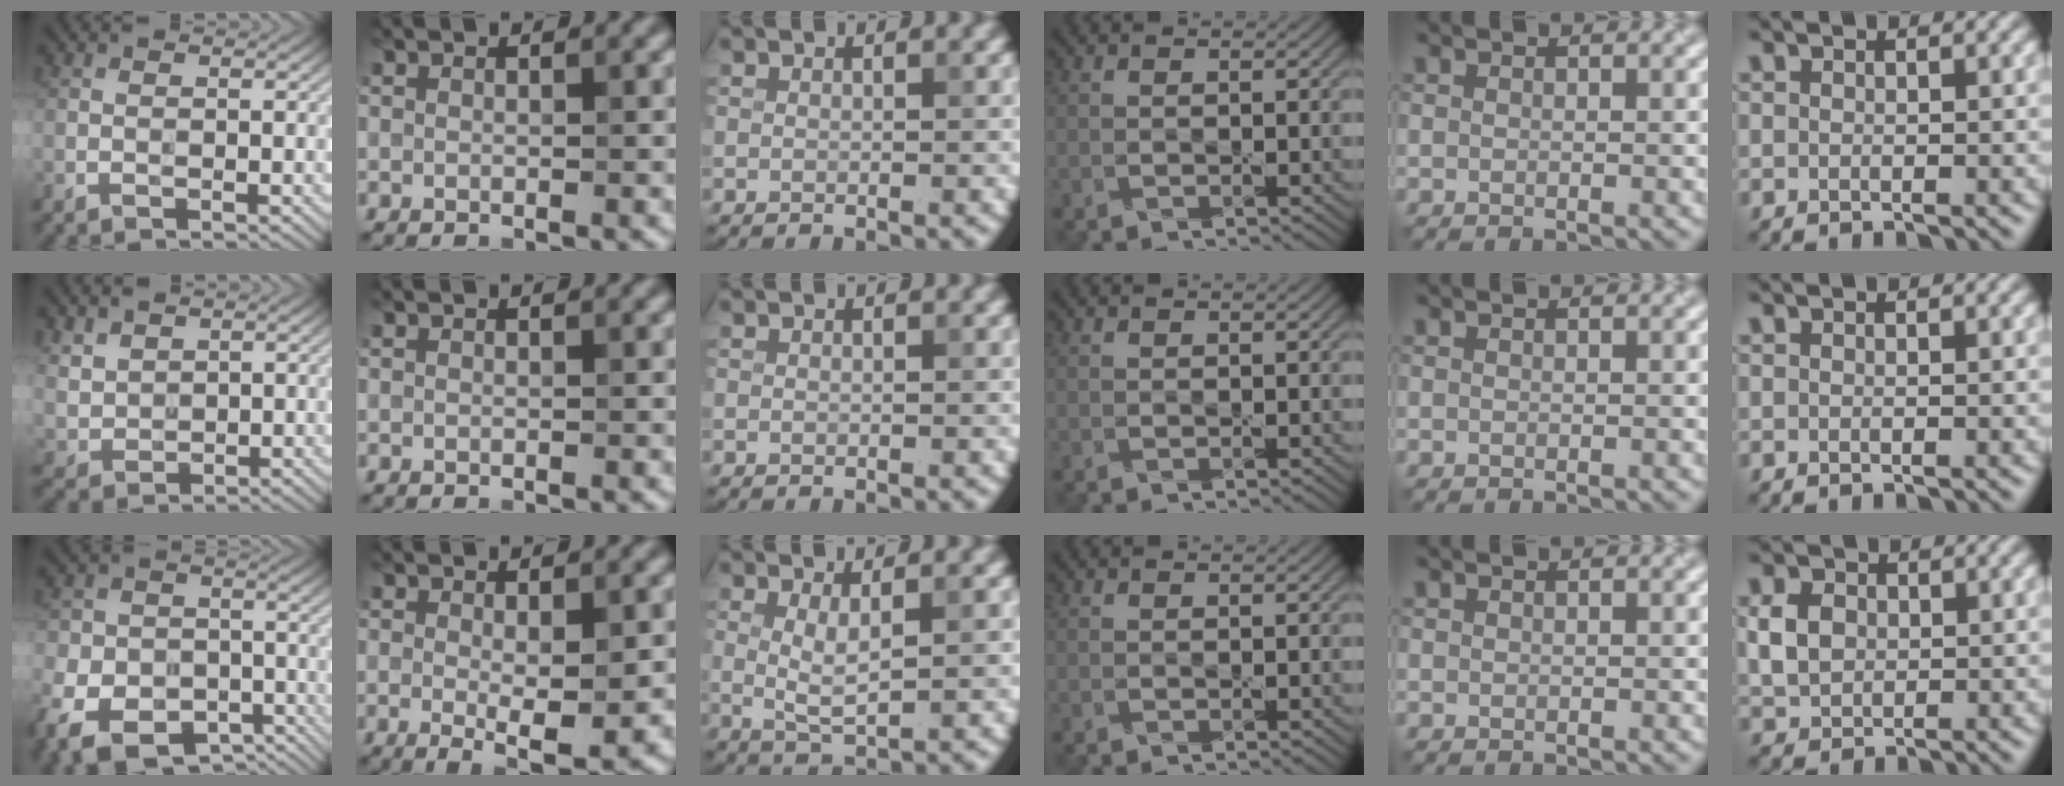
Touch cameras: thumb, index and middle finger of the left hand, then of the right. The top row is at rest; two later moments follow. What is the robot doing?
{"motion": "wipe", "object": "plastic plate"}